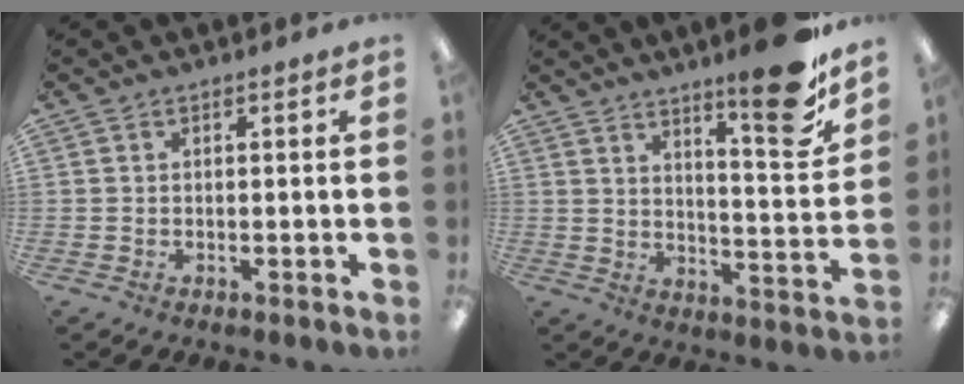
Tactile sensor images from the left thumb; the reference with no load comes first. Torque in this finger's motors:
{"motor_torque": [0.98, -0.33, 1.51, -1.23, 0.07]}